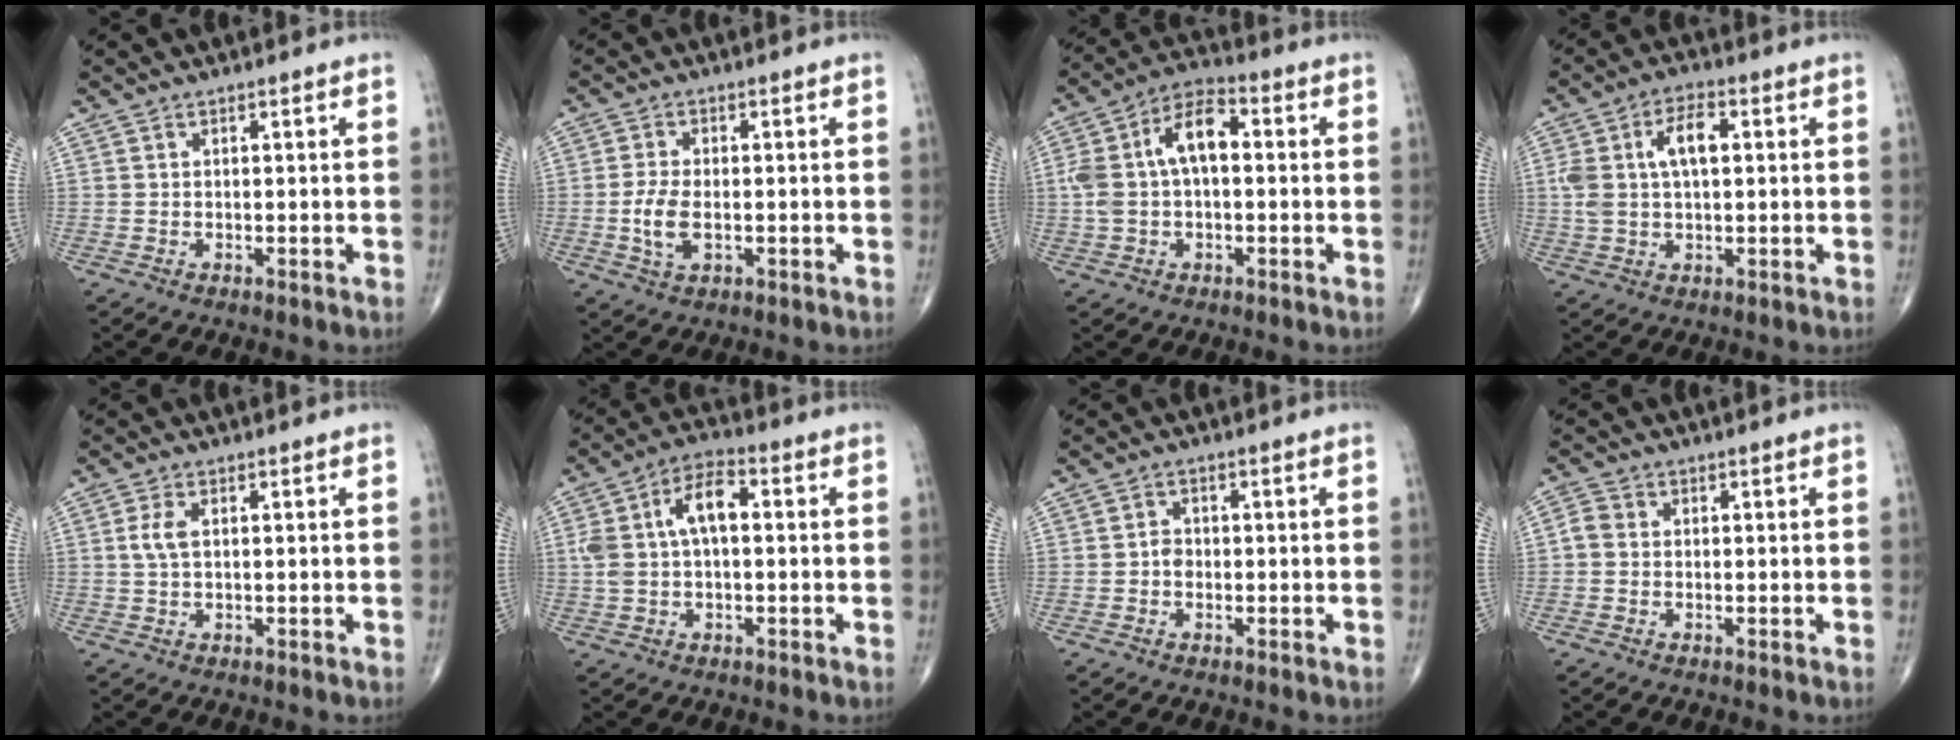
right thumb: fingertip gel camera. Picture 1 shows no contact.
{"total": 5.3, "force": [-0.9, 2.8, 4.5], "torque": [-0.094, -0.003, -0.018]}
{"total": 11.9, "force": [1.0, 6.6, 9.9], "torque": [-0.197, 0.041, 0.012]}
{"total": 8.9, "force": [1.8, 4.5, 7.4], "torque": [-0.147, 0.018, 0.034]}
{"total": 3.0, "force": [0.5, 1.5, 2.5], "torque": [-0.063, 0.007, 0.009]}
{"total": 9.7, "force": [1.2, 5.2, 8.2], "torque": [-0.165, 0.032, 0.017]}
{"total": 1.8, "force": [-0.4, 1.4, 0.9], "torque": [-0.004, 0.006, -0.012]}
{"total": 2.3, "force": [-0.2, 1.9, 1.3], "torque": [-0.022, 0.005, -0.013]}